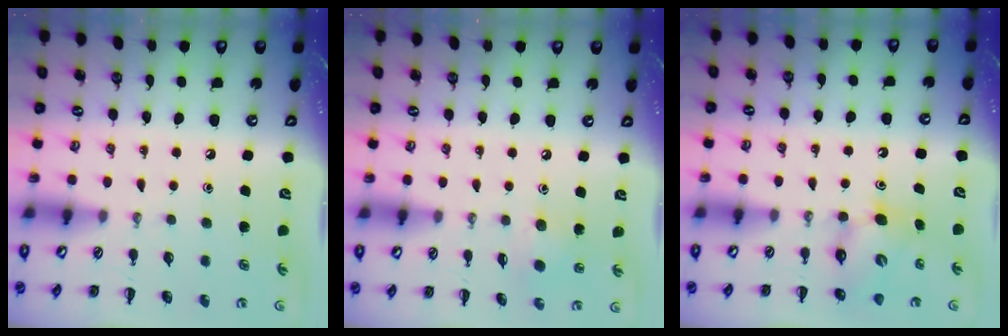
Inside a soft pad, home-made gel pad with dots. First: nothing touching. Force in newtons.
{"total": 3.9, "press": 3.8, "slide": 0.7}
{"total": 5.3, "press": 5.2, "slide": 0.7}